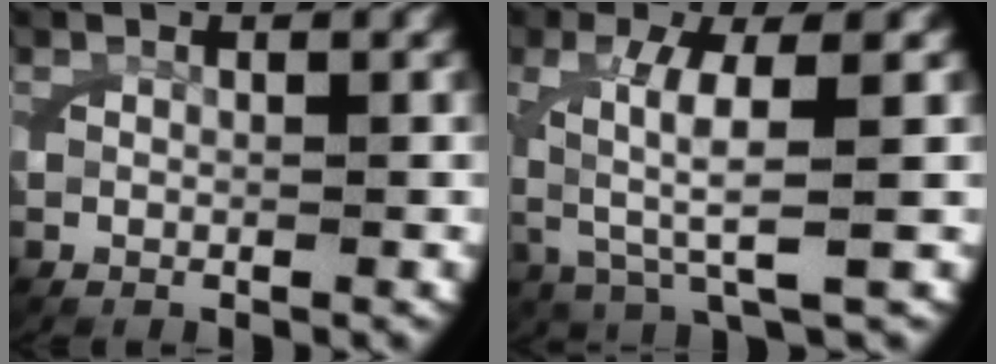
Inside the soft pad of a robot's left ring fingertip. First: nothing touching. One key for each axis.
{"total": 5.0, "fx": 0.3, "fy": 1.3, "fz": 4.8, "tx": -0.114, "ty": -0.012, "tz": 0.020}